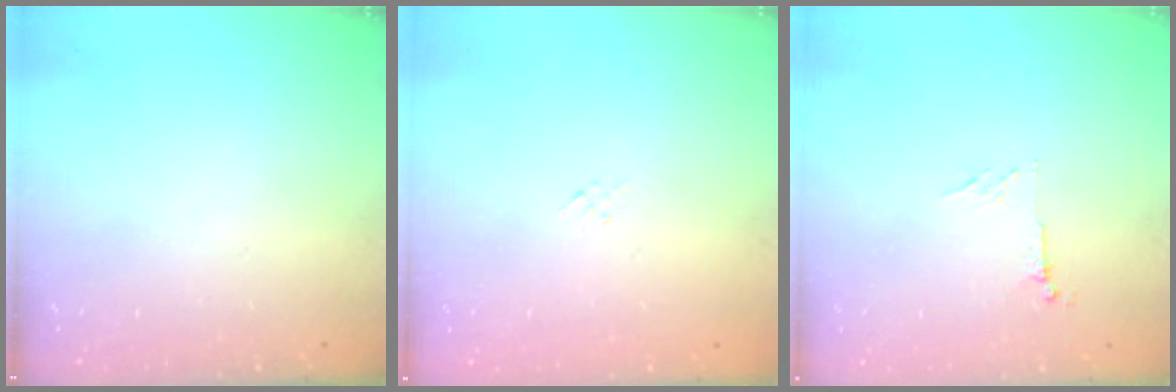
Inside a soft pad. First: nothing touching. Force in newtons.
{"total": 1.3, "press": 1.2, "slide": 0.5}
{"total": 5.0, "press": 4.9, "slide": 0.4}